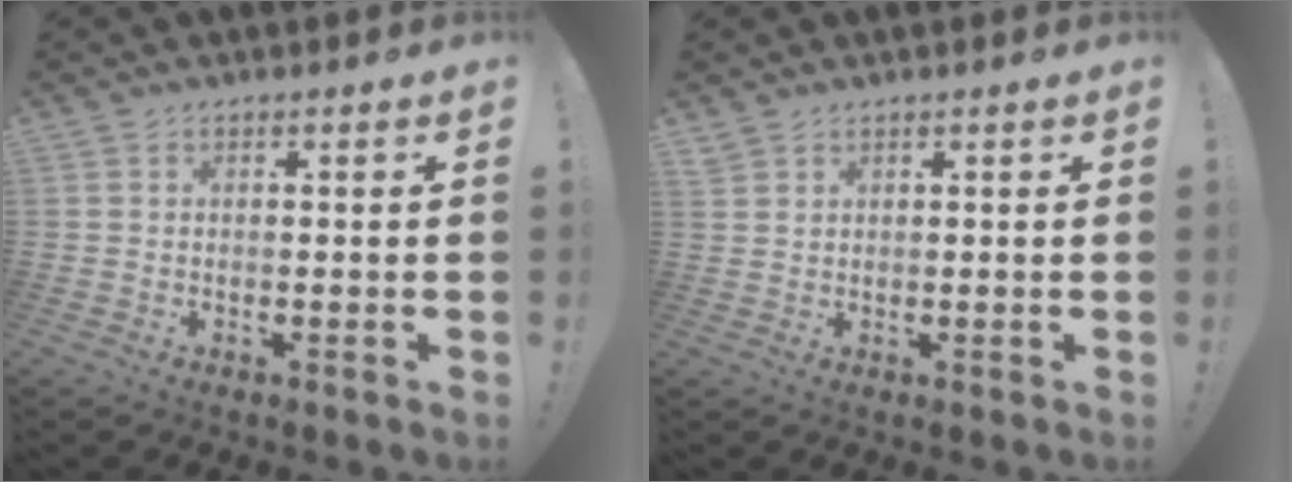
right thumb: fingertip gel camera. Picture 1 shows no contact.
{"total": 1.8, "force": [1.6, 0.5, 0.7], "torque": [-0.007, -0.011, 0.029]}